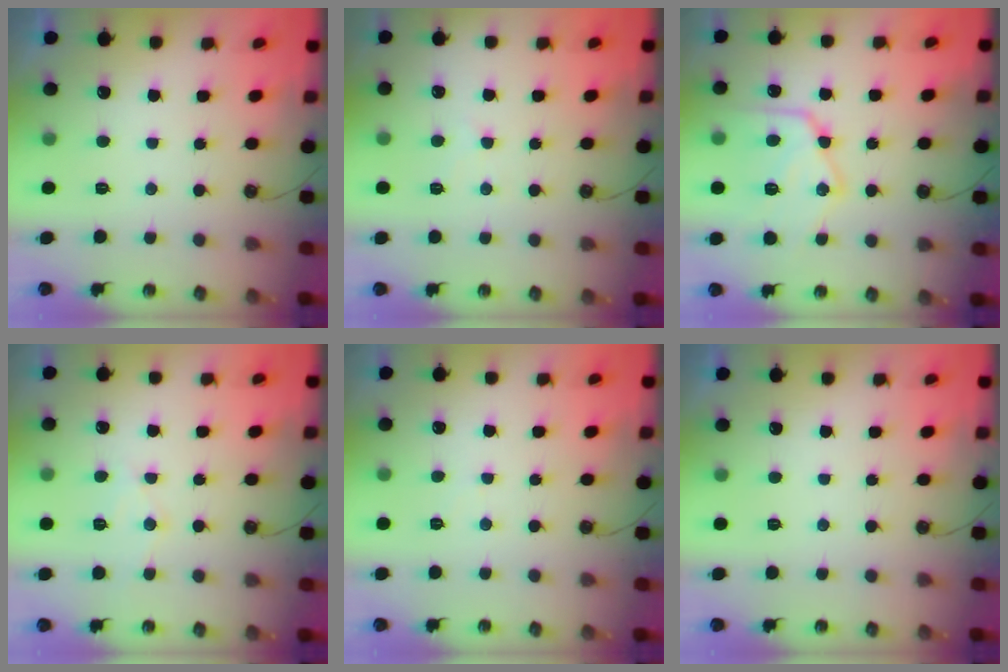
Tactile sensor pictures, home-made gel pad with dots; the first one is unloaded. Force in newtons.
{"total": 4.8, "press": 4.8, "slide": 0.7}
{"total": 16.6, "press": 16.5, "slide": 1.5}
{"total": 7.4, "press": 7.4, "slide": 0.6}
{"total": 2.8, "press": 2.8, "slide": 0.5}
{"total": 0.0}